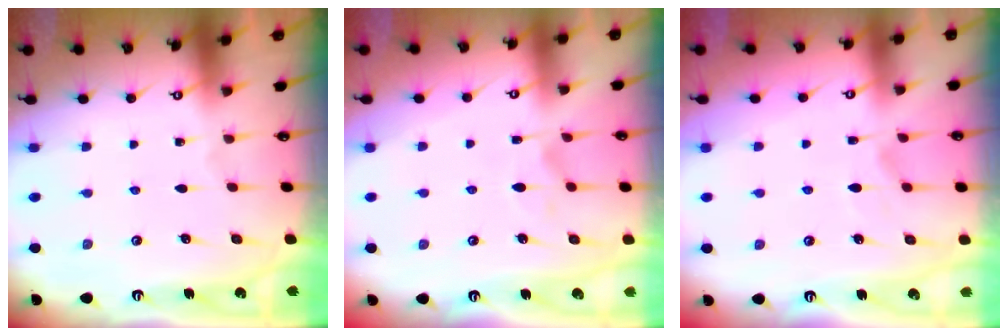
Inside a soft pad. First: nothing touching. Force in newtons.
{"total": 3.9, "press": 3.8, "slide": 1.0}
{"total": 1.6, "press": 1.0, "slide": 1.2}